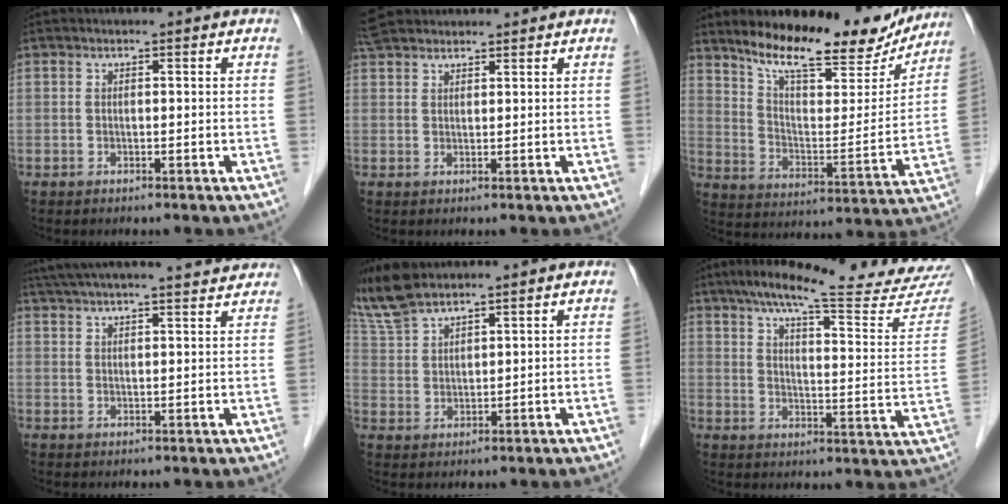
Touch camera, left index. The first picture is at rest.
{"total": 5.8, "force": [5.2, 2.0, 1.7], "torque": [-0.029, 0.036, 0.096]}
{"total": 19.8, "force": [16.5, 5.2, 9.6], "torque": [-0.145, -0.016, 0.246]}
{"total": 20.3, "force": [18.6, 1.6, 8.0], "torque": [-0.136, 0.028, 0.257]}
{"total": 9.0, "force": [8.1, 1.7, 3.6], "torque": [-0.094, 0.014, 0.174]}
{"total": 25.7, "force": [22.4, 0.4, 12.7], "torque": [-0.183, -0.062, 0.282]}